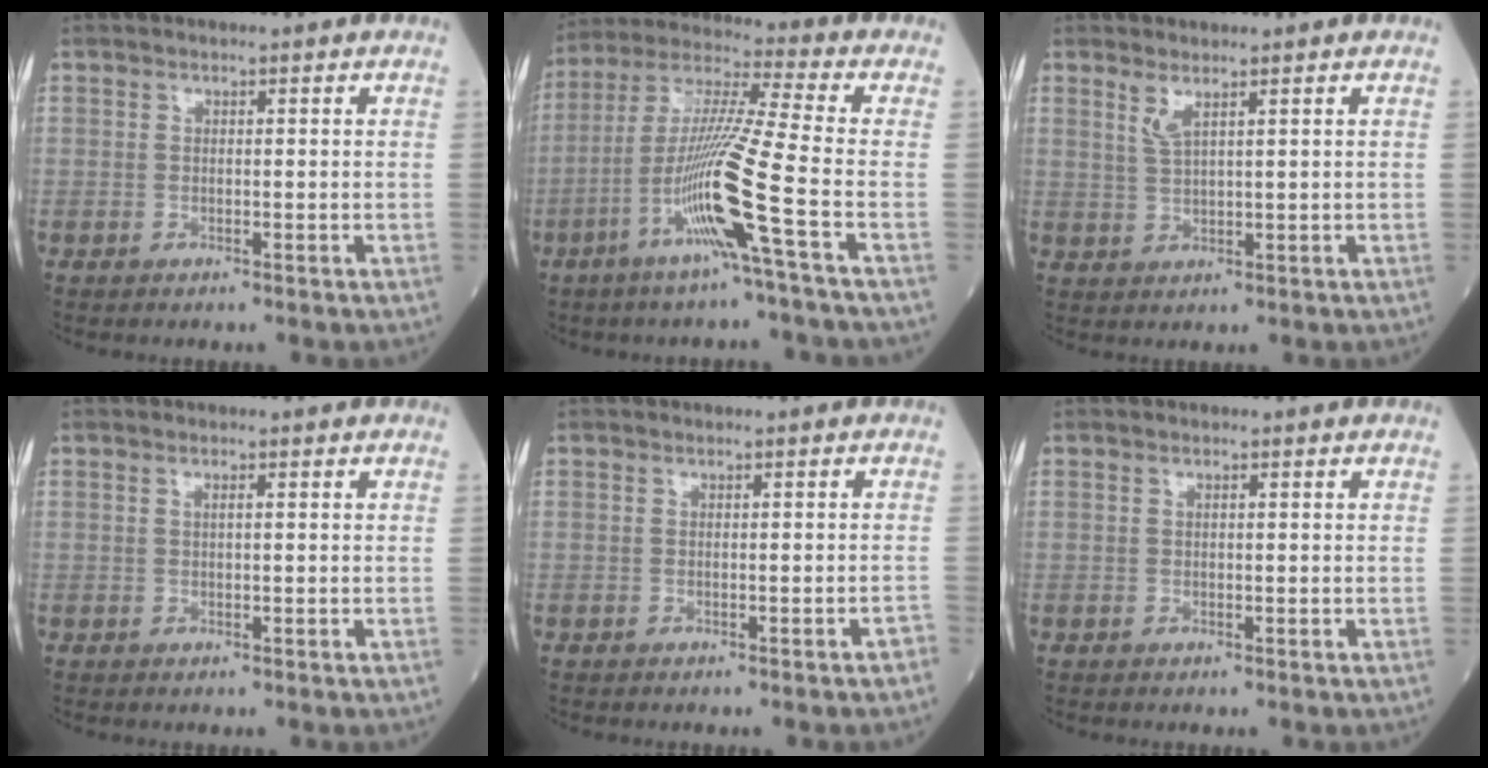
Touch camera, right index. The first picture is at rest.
{"total": 13.6, "force": [-5.2, -2.2, 12.4], "torque": [-0.247, -0.009, -0.105]}
{"total": 2.4, "force": [1.5, 0.0, 1.8], "torque": [-0.045, -0.006, 0.036]}
{"total": 0.7, "force": [0.2, 0.1, 0.6], "torque": [-0.015, 0.001, 0.005]}
{"total": 1.1, "force": [-0.9, 0.1, 0.6], "torque": [-0.005, -0.001, -0.008]}
{"total": 0.0}